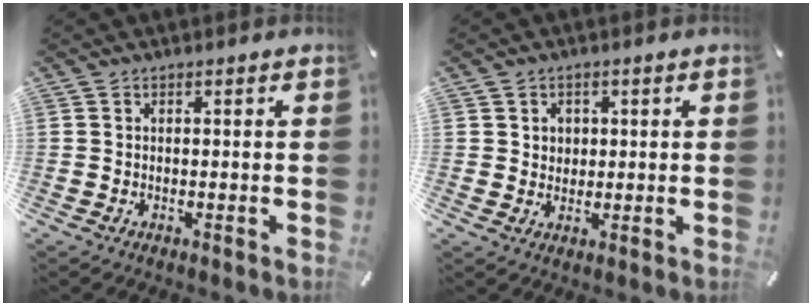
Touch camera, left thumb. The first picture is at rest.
{"total": 2.7, "force": [0.7, 2.6, 0.3], "torque": [0.003, 0.000, 0.006]}